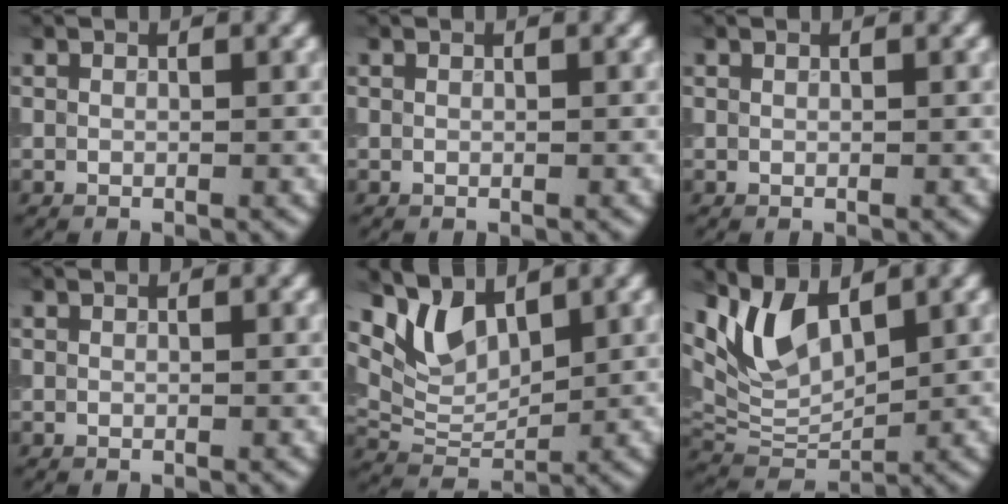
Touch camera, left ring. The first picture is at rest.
{"total": 0.0}
{"total": 0.0}
{"total": 0.0}
{"total": 4.3, "force": [2.9, 2.1, 2.3], "torque": [-0.051, -0.010, 0.057]}
{"total": 5.6, "force": [3.3, 2.6, 3.7], "torque": [-0.079, -0.003, 0.063]}